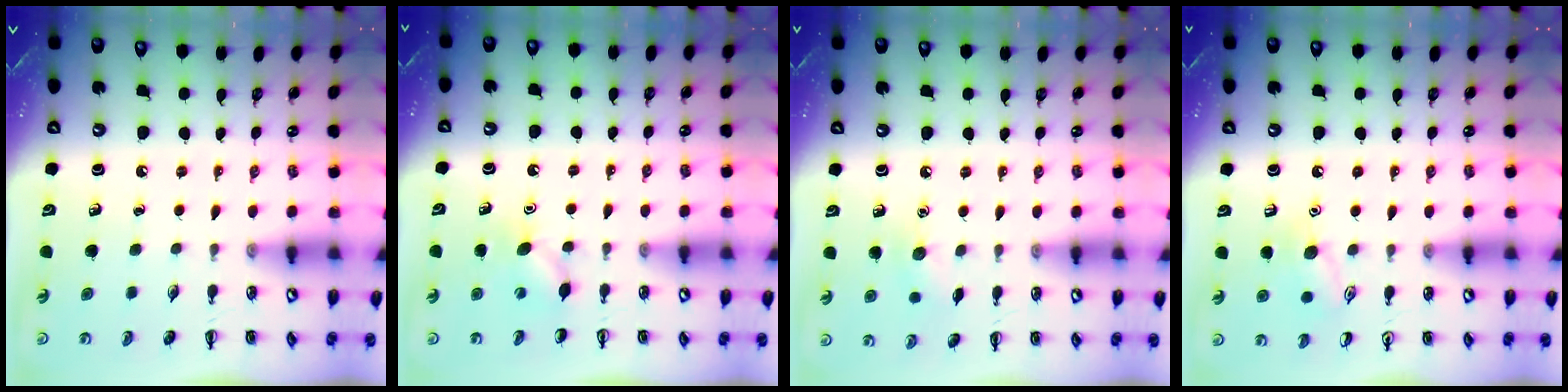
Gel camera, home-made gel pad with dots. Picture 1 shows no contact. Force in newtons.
{"total": 5.5, "press": 5.3, "slide": 1.3}
{"total": 6.6, "press": 6.4, "slide": 1.5}
{"total": 8.3, "press": 8.2, "slide": 1.4}